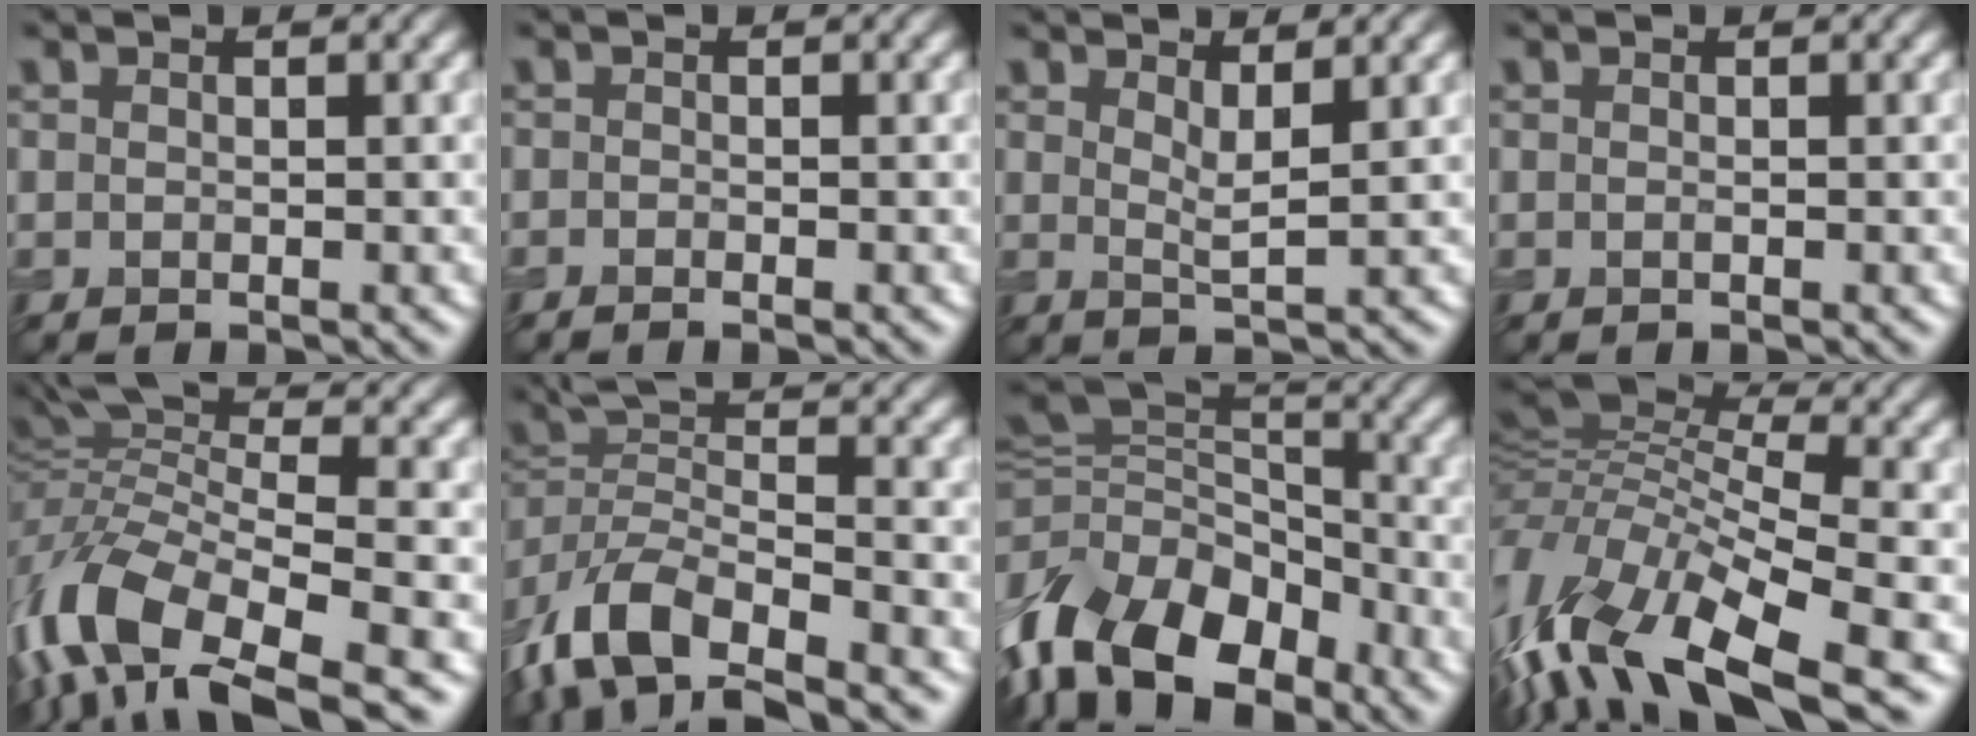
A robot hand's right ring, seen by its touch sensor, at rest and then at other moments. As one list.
[{"total": 0.7, "force": [-0.6, 0.1, 0.4], "torque": [-0.006, -0.003, -0.012]}, {"total": 2.1, "force": [1.2, 0.4, 1.6], "torque": [-0.027, -0.007, 0.020]}, {"total": 0.0}, {"total": 13.6, "force": [-5.1, 6.3, 10.9], "torque": [-0.232, 0.006, -0.094]}, {"total": 10.5, "force": [-7.2, 3.7, 6.7], "torque": [-0.130, -0.004, -0.136]}, {"total": 14.7, "force": [-8.4, 8.5, 8.5], "torque": [-0.179, 0.000, -0.148]}, {"total": 14.9, "force": [-6.9, 5.7, 11.9], "torque": [-0.258, 0.009, -0.135]}]